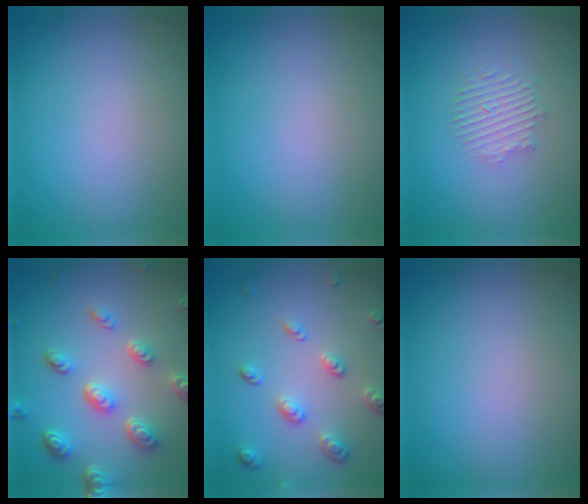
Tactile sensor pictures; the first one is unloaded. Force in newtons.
{"total": 0.0}
{"total": 2.1, "press": 2.1, "slide": 0.4}
{"total": 5.2, "press": 3.9, "slide": 3.5}
{"total": 3.4, "press": 2.5, "slide": 2.3}
{"total": 0.0}